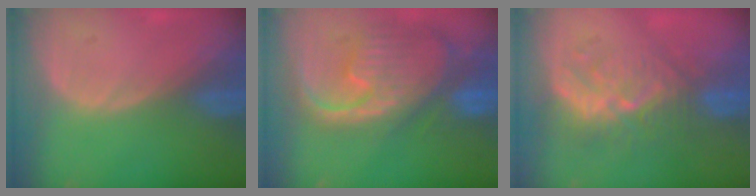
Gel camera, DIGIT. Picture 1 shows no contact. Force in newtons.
{"total": 12.5, "press": 10.6, "slide": 6.5}
{"total": 9.3, "press": 8.3, "slide": 4.1}